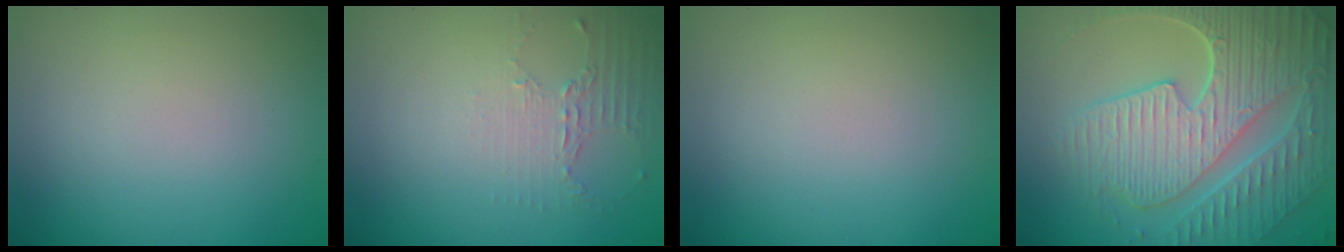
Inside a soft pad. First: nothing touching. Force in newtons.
{"total": 2.1, "press": 1.5, "slide": 1.5}
{"total": 0.0}
{"total": 9.2, "press": 6.6, "slide": 6.4}